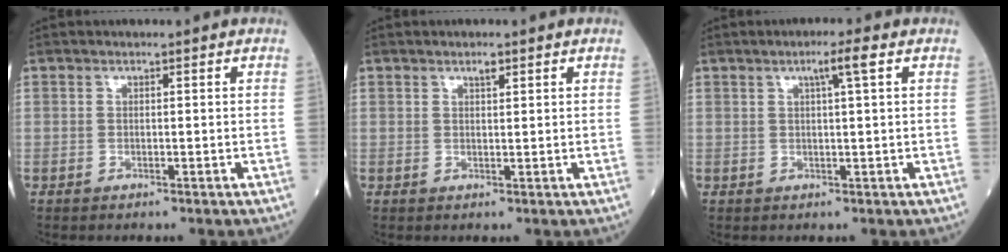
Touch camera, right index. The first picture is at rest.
{"total": 1.6, "force": [1.0, 0.6, 1.1], "torque": [-0.027, 0.000, 0.019]}
{"total": 3.6, "force": [1.5, 0.1, 3.2], "torque": [-0.060, 0.006, 0.027]}